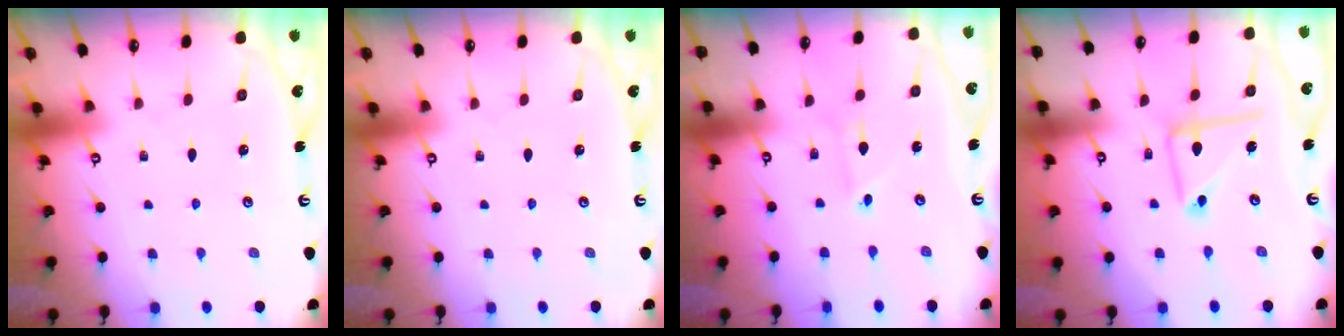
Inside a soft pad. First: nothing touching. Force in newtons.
{"total": 0.0}
{"total": 1.0, "press": 1.0, "slide": 0.1}
{"total": 10.2, "press": 10.2, "slide": 0.8}